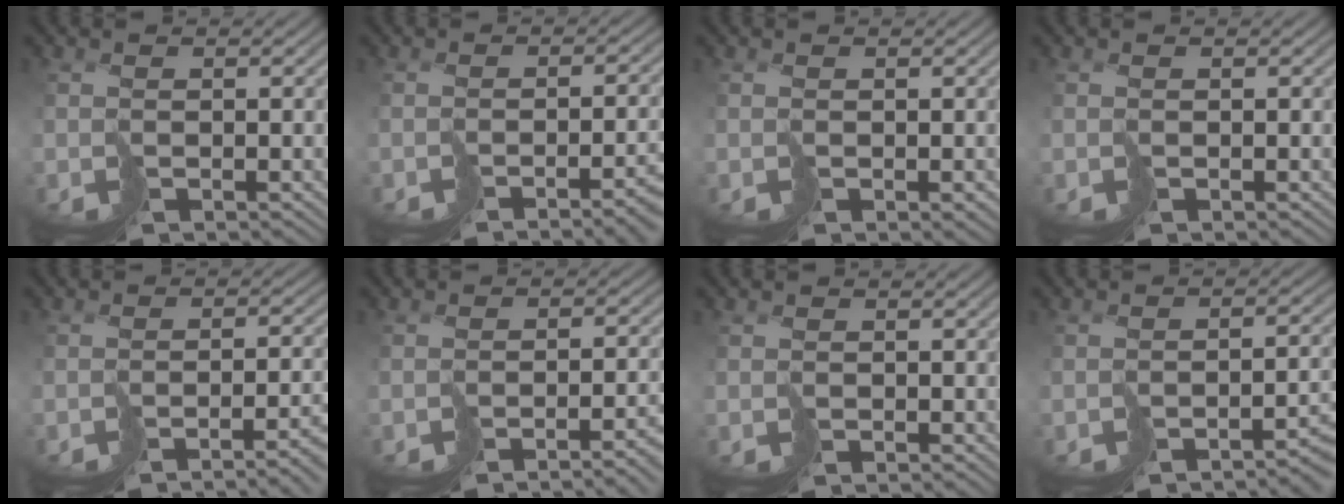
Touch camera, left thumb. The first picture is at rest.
{"total": 5.0, "force": [-3.7, 0.6, 3.4], "torque": [-0.036, -0.012, -0.051]}
{"total": 0.9, "force": [-0.1, 0.6, 0.6], "torque": [-0.011, -0.002, -0.001]}
{"total": 0.0}
{"total": 5.7, "force": [-4.6, 0.3, 3.5], "torque": [-0.036, -0.008, -0.062]}
{"total": 5.1, "force": [-4.2, 0.2, 2.8], "torque": [-0.026, -0.007, -0.059]}
{"total": 0.0}
{"total": 5.1, "force": [-4.2, 0.9, 2.9], "torque": [-0.026, -0.010, -0.060]}